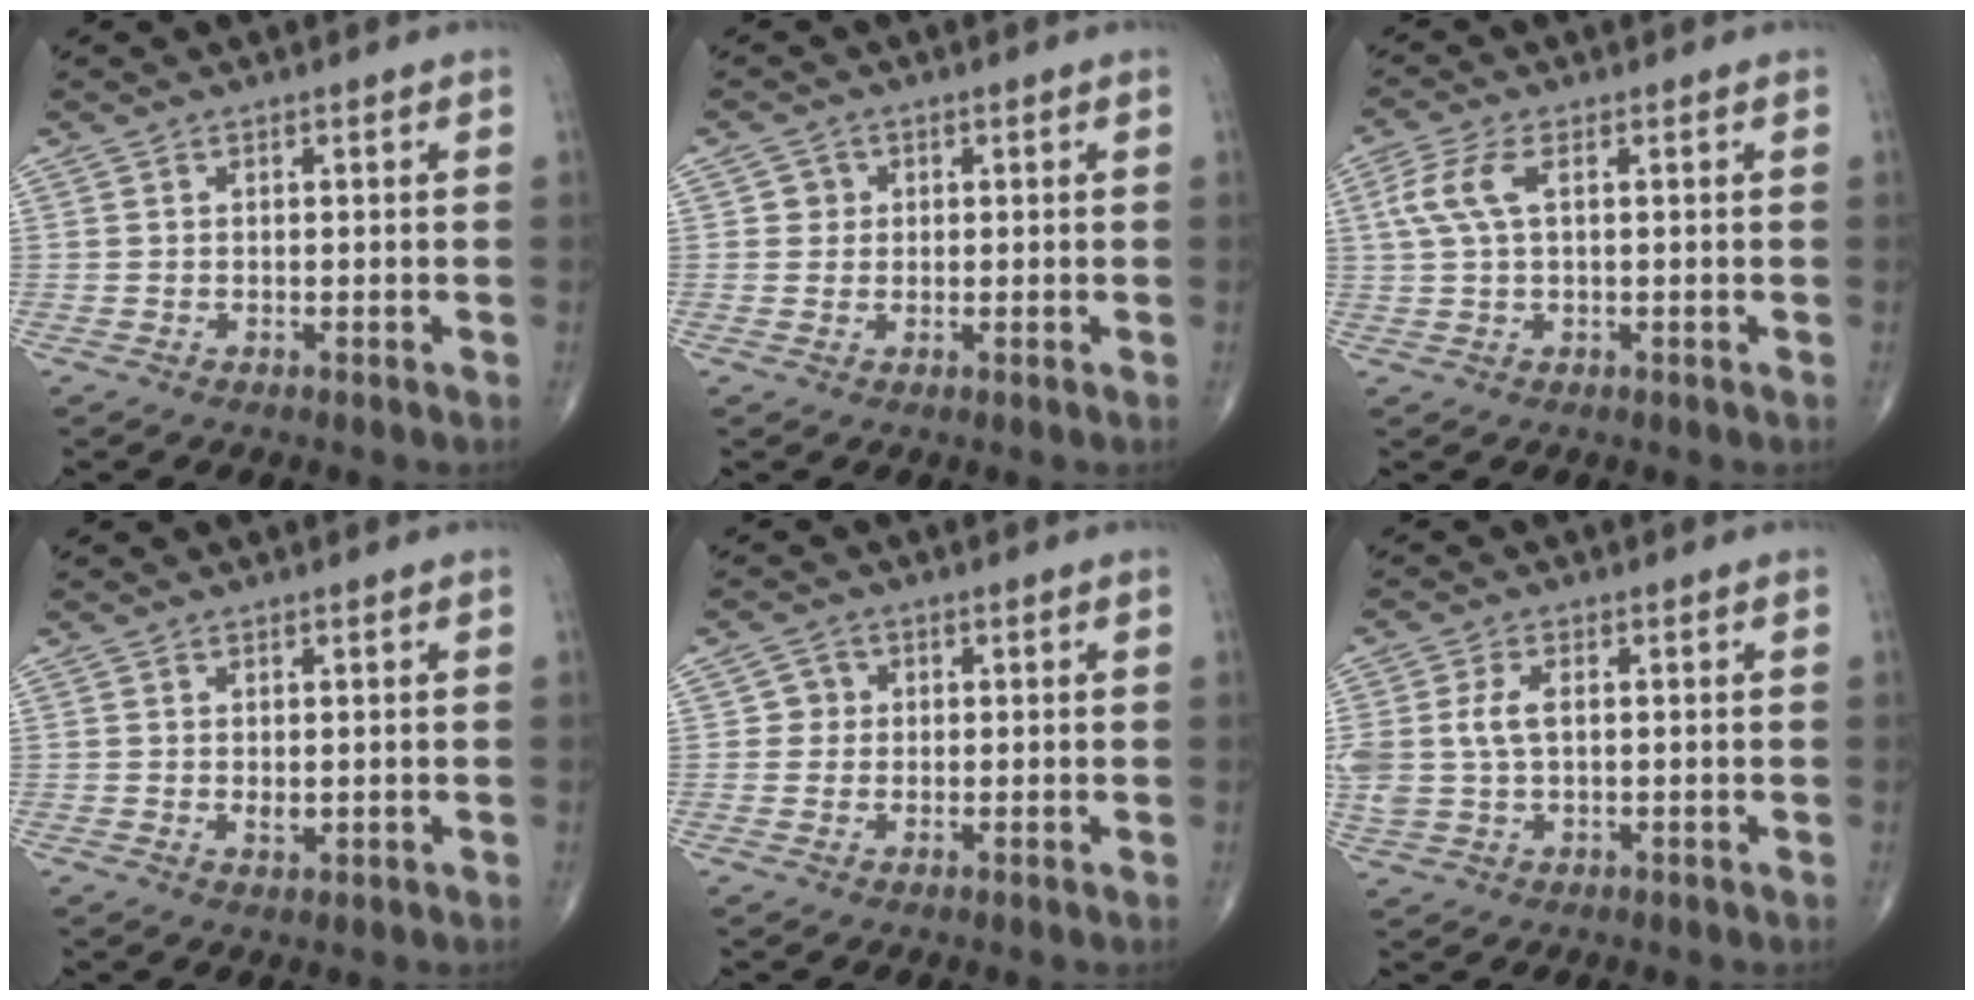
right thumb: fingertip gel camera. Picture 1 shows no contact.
{"total": 2.2, "force": [0.5, 2.1, 0.4], "torque": [0.008, 0.002, 0.002]}
{"total": 5.7, "force": [1.4, 2.4, 4.9], "torque": [-0.133, 0.017, 0.029]}
{"total": 1.5, "force": [0.1, 0.9, 1.2], "torque": [-0.014, -0.004, 0.003]}
{"total": 2.6, "force": [0.3, 2.6, 0.4], "torque": [0.013, 0.005, -0.002]}
{"total": 6.7, "force": [0.8, 4.0, 5.3], "torque": [-0.129, 0.009, 0.019]}